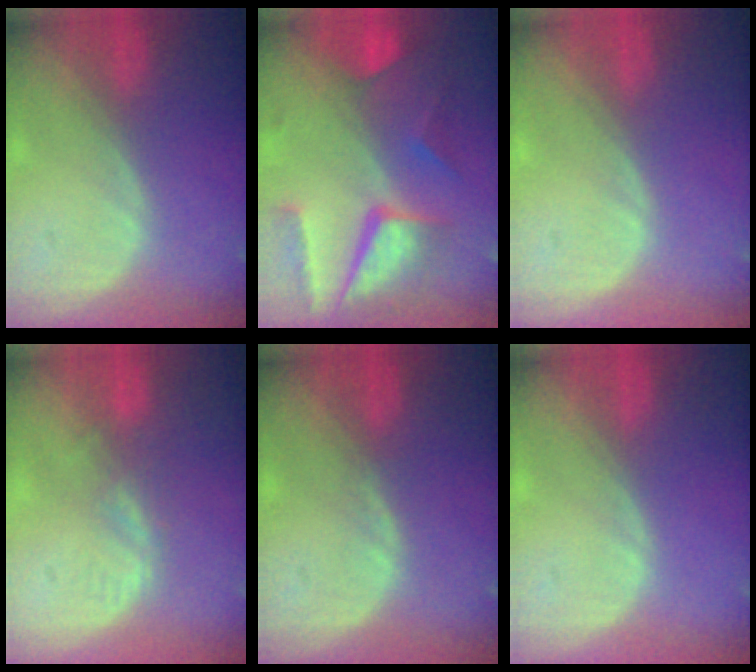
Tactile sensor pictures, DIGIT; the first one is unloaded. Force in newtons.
{"total": 10.3, "press": 8.8, "slide": 5.4}
{"total": 0.0}
{"total": 2.8, "press": 2.2, "slide": 1.7}
{"total": 0.7, "press": 0.7, "slide": 0.2}
{"total": 0.0}